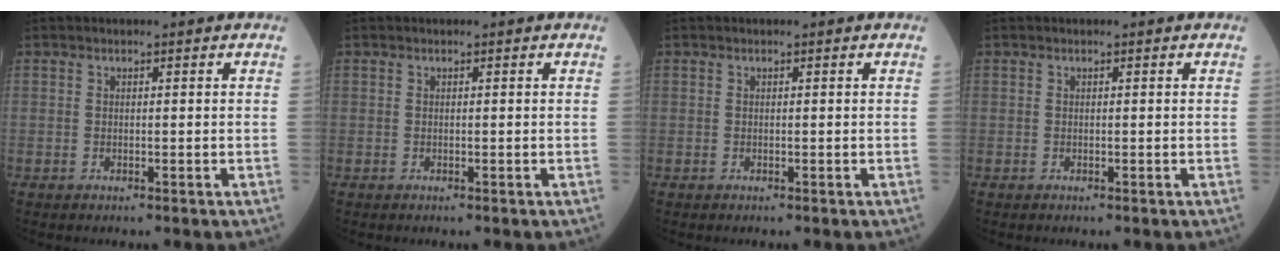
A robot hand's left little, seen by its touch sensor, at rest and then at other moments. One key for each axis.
{"total": 0.0}
{"total": 0.0}
{"total": 0.0}